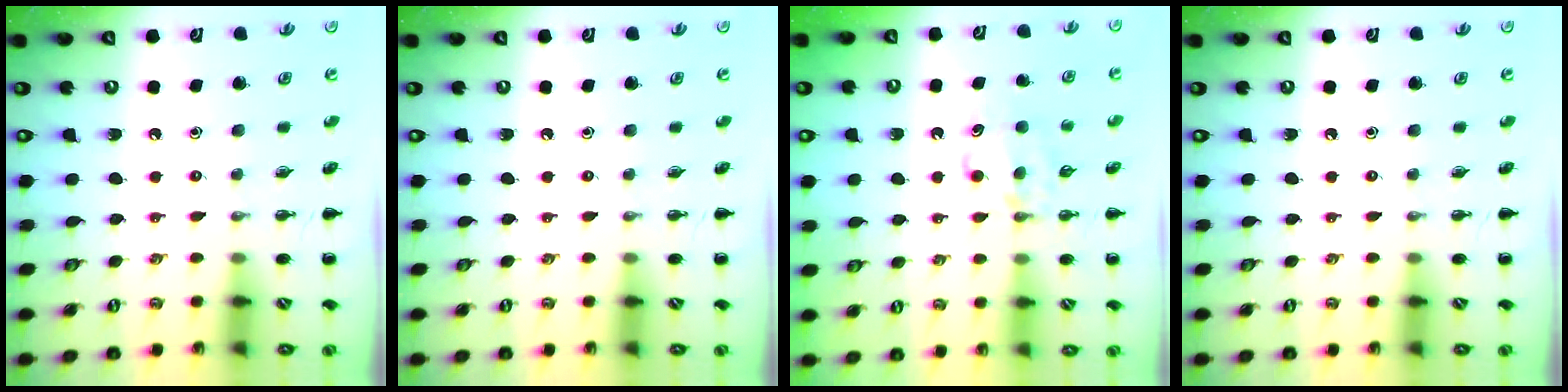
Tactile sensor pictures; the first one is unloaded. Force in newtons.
{"total": 0.0}
{"total": 6.3, "press": 6.0, "slide": 1.8}
{"total": 0.0}